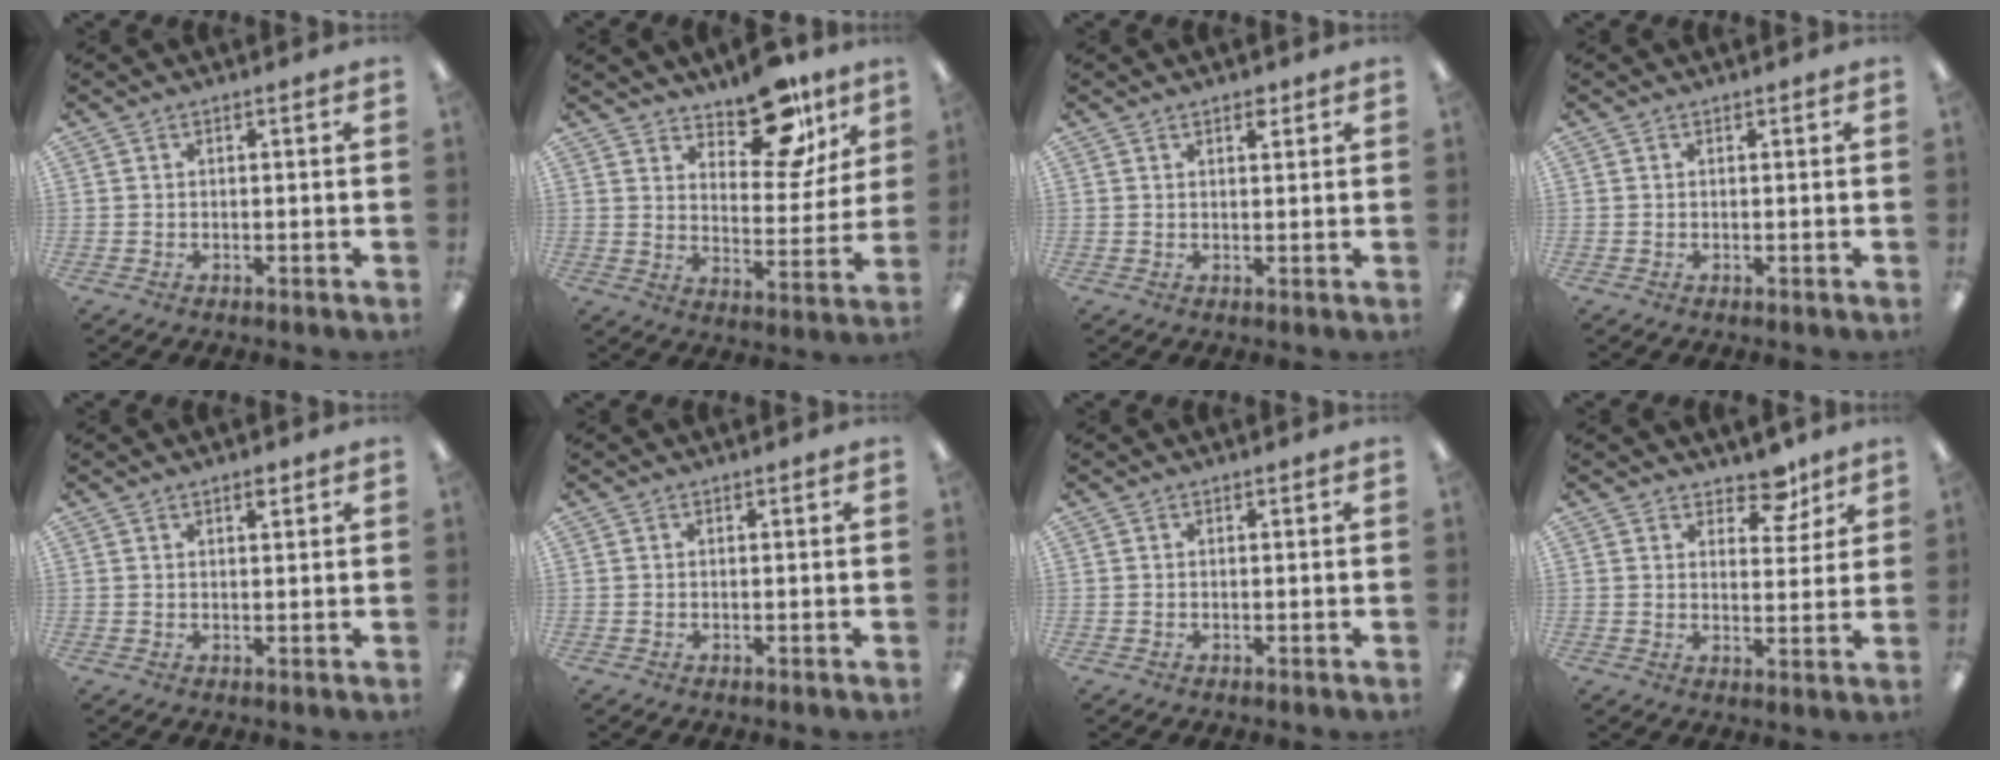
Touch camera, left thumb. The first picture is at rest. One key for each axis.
{"total": 15.7, "fx": 11.9, "fy": 7.0, "fz": 7.4, "tx": -0.089, "ty": -0.084, "tz": 0.206}
{"total": 2.3, "fx": 1.8, "fy": 1.1, "fz": 1.1, "tx": -0.006, "ty": -0.007, "tz": 0.028}
{"total": 0.0}
{"total": 2.0, "fx": 1.6, "fy": 0.7, "fz": 0.9, "tx": -0.004, "ty": -0.008, "tz": 0.025}
{"total": 0.0}
{"total": 0.0}
{"total": 7.5, "fx": 5.7, "fy": 3.9, "fz": 2.8, "tx": -0.027, "ty": -0.033, "tz": 0.098}